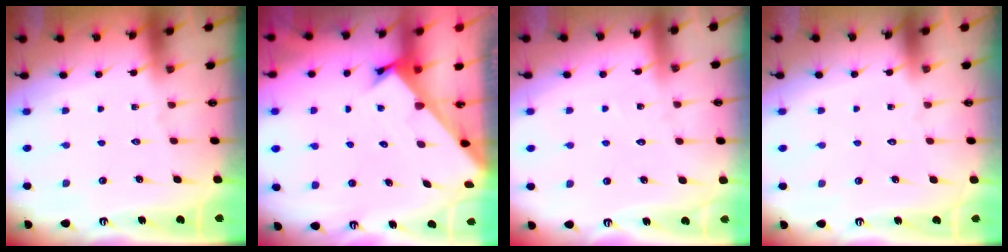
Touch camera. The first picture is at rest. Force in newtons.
{"total": 2.4, "press": 2.4, "slide": 0.2}
{"total": 4.9, "press": 4.8, "slide": 0.5}
{"total": 1.6, "press": 1.5, "slide": 0.1}